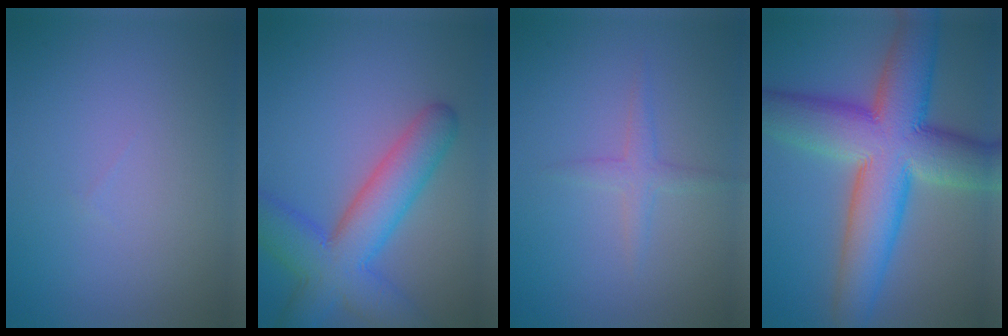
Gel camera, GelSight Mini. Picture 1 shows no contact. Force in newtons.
{"total": 8.1, "press": 8.1, "slide": 0.3}
{"total": 1.6, "press": 1.6, "slide": 0.0}
{"total": 13.1, "press": 13.1, "slide": 0.5}